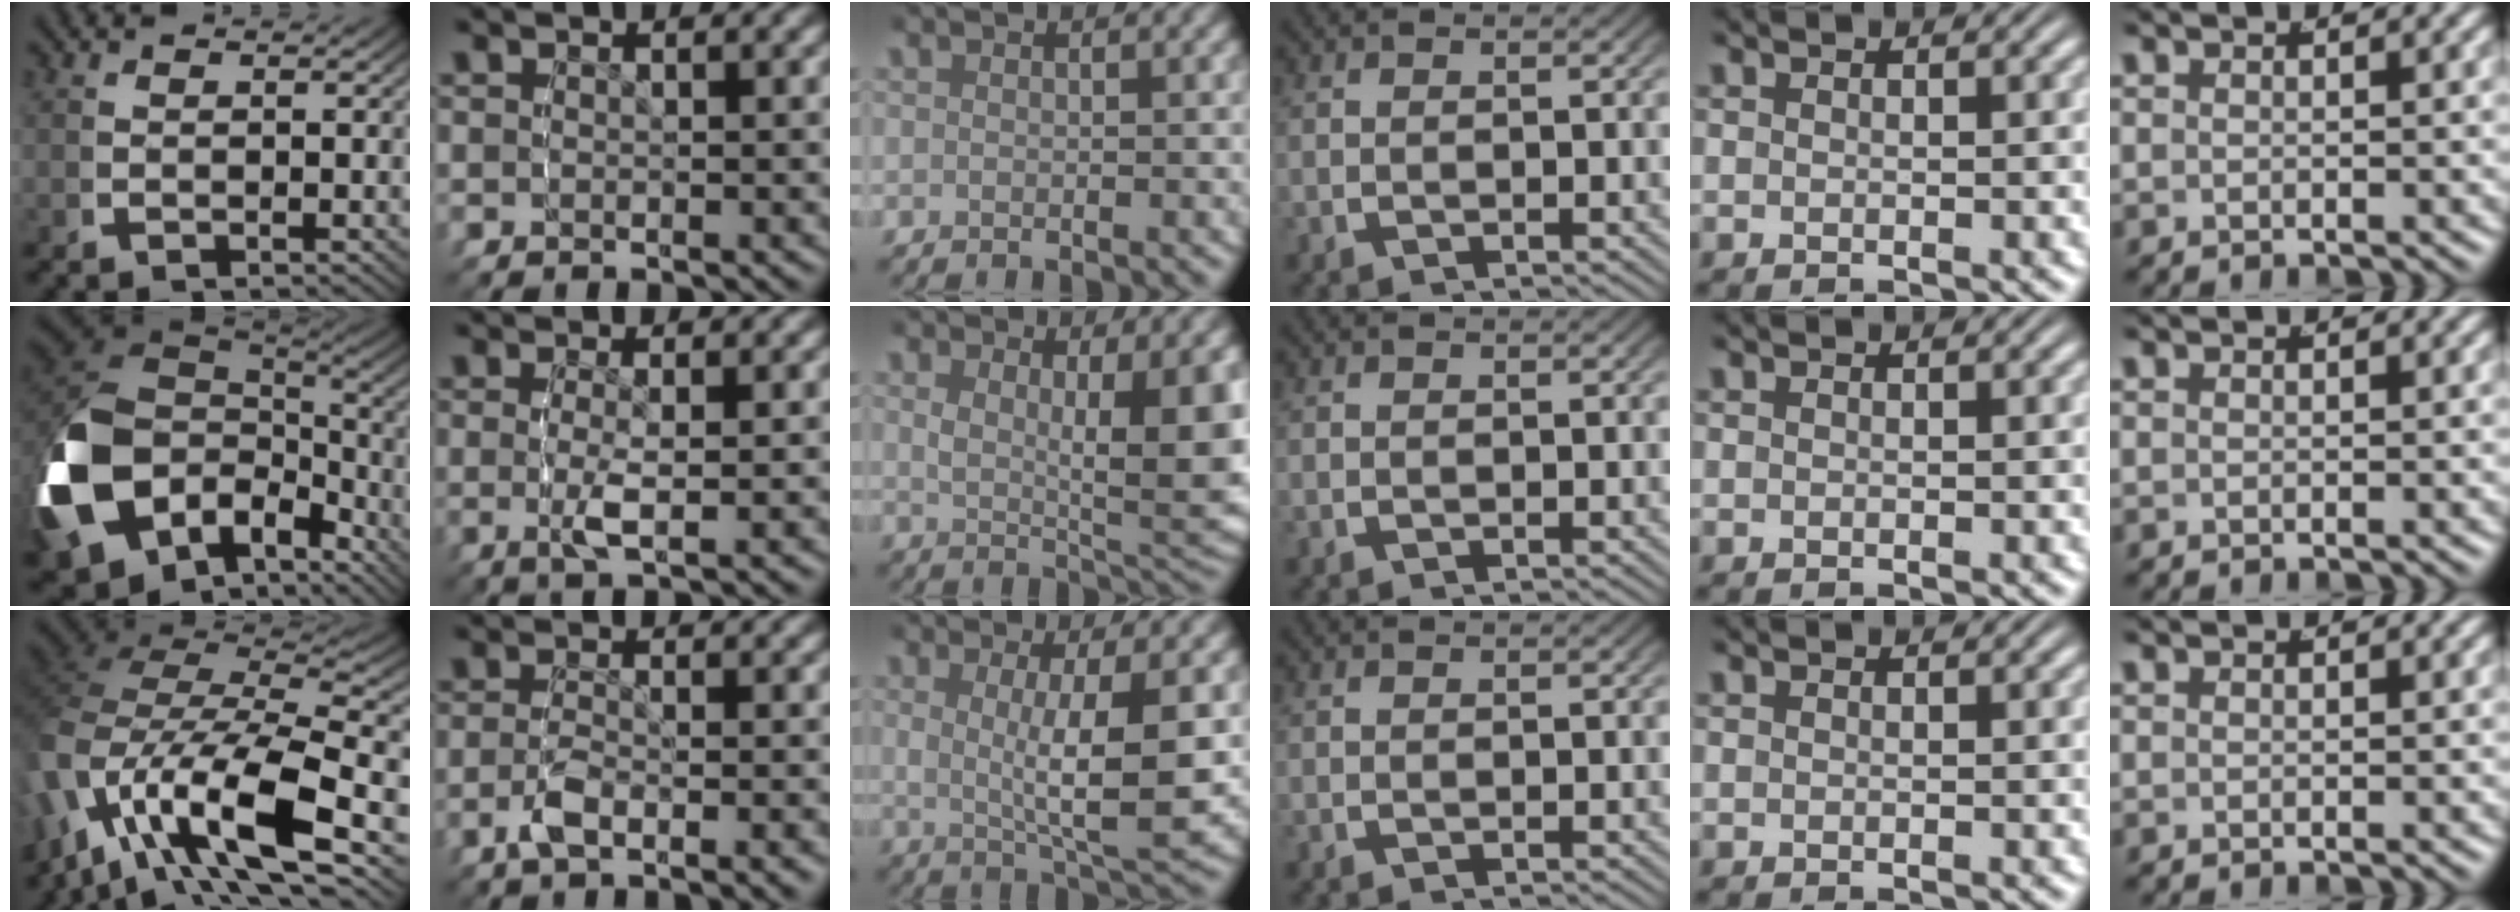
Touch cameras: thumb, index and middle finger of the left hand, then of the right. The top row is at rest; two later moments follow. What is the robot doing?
{"motion": "grasp_and_lifting", "object": "button"}